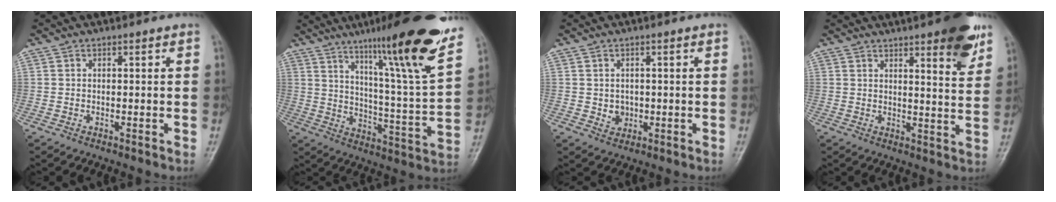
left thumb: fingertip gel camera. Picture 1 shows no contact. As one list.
[{"total": 21.9, "force": [14.4, 1.1, 16.5], "torque": [-0.219, -0.066, 0.222]}, {"total": 2.6, "force": [-0.2, 2.3, 1.2], "torque": [-0.006, 0.001, 0.005]}, {"total": 10.2, "force": [6.3, 2.1, 7.8], "torque": [-0.080, -0.033, 0.079]}]